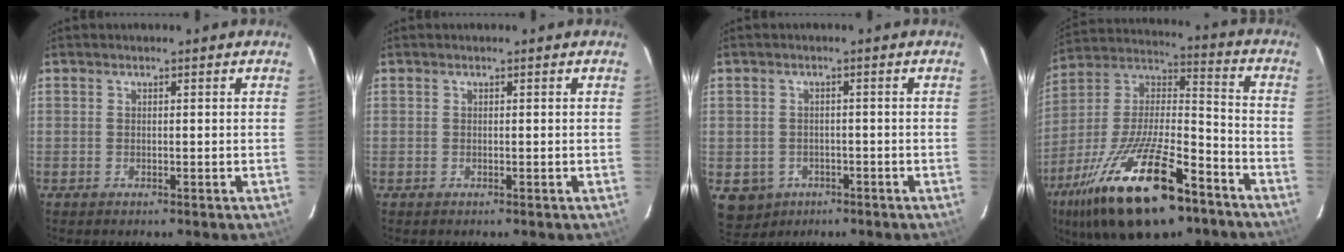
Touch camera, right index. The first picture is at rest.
{"total": 0.0}
{"total": 5.9, "force": [-2.3, 5.2, 1.5], "torque": [-0.036, 0.008, -0.022]}
{"total": 26.5, "force": [-16.0, 9.4, 18.9], "torque": [-0.360, -0.021, -0.269]}